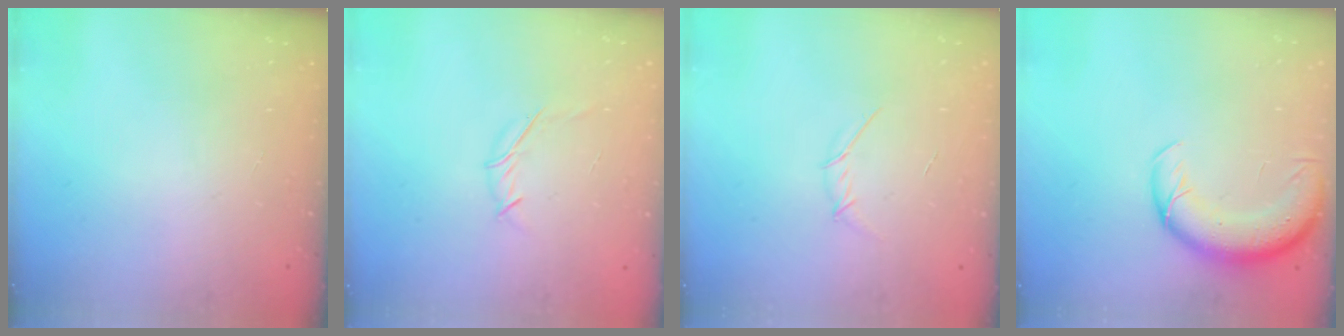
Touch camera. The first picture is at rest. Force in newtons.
{"total": 4.0, "press": 3.9, "slide": 0.9}
{"total": 3.4, "press": 3.3, "slide": 0.9}
{"total": 9.9, "press": 9.6, "slide": 2.6}